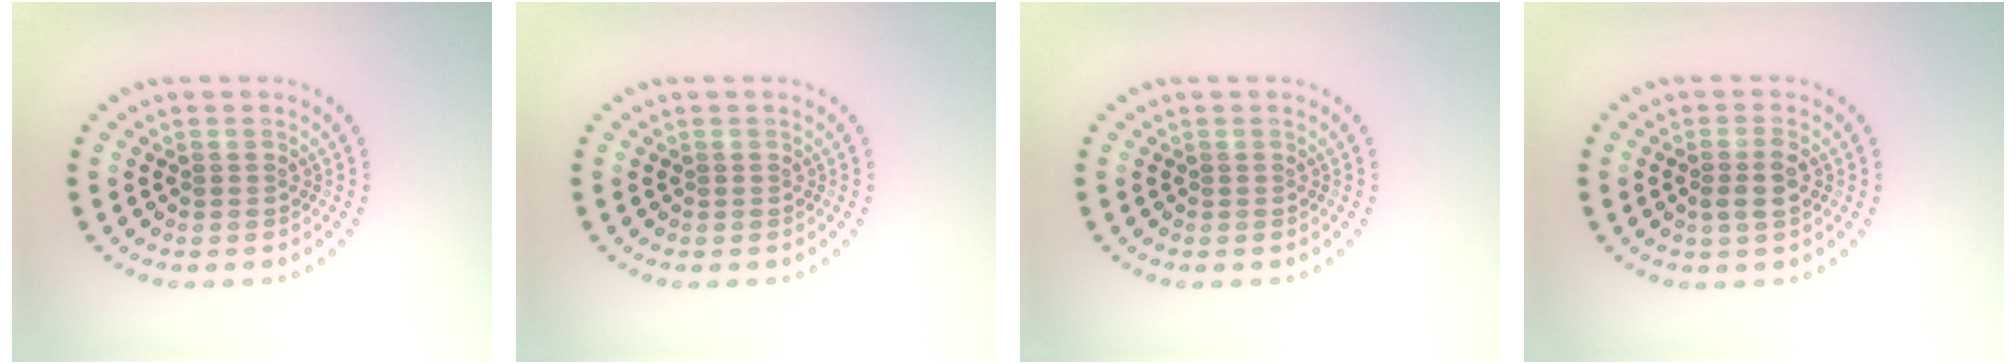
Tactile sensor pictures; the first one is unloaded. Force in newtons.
{"total": 0.0}
{"total": 0.0}
{"total": 1.9, "press": 1.7, "slide": 0.6}